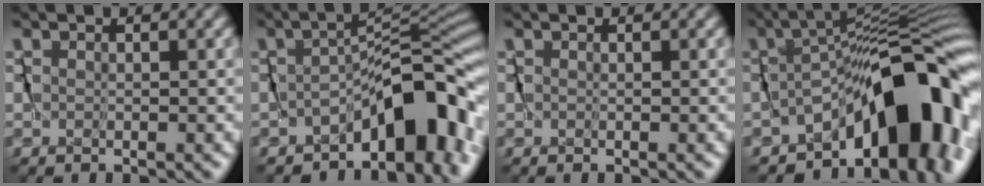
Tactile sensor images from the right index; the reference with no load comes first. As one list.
[{"total": 6.3, "force": [-4.2, 1.9, 4.3], "torque": [-0.039, 0.012, -0.071]}, {"total": 0.0}, {"total": 12.3, "force": [-5.8, 5.0, 9.6], "torque": [-0.119, 0.003, -0.087]}]